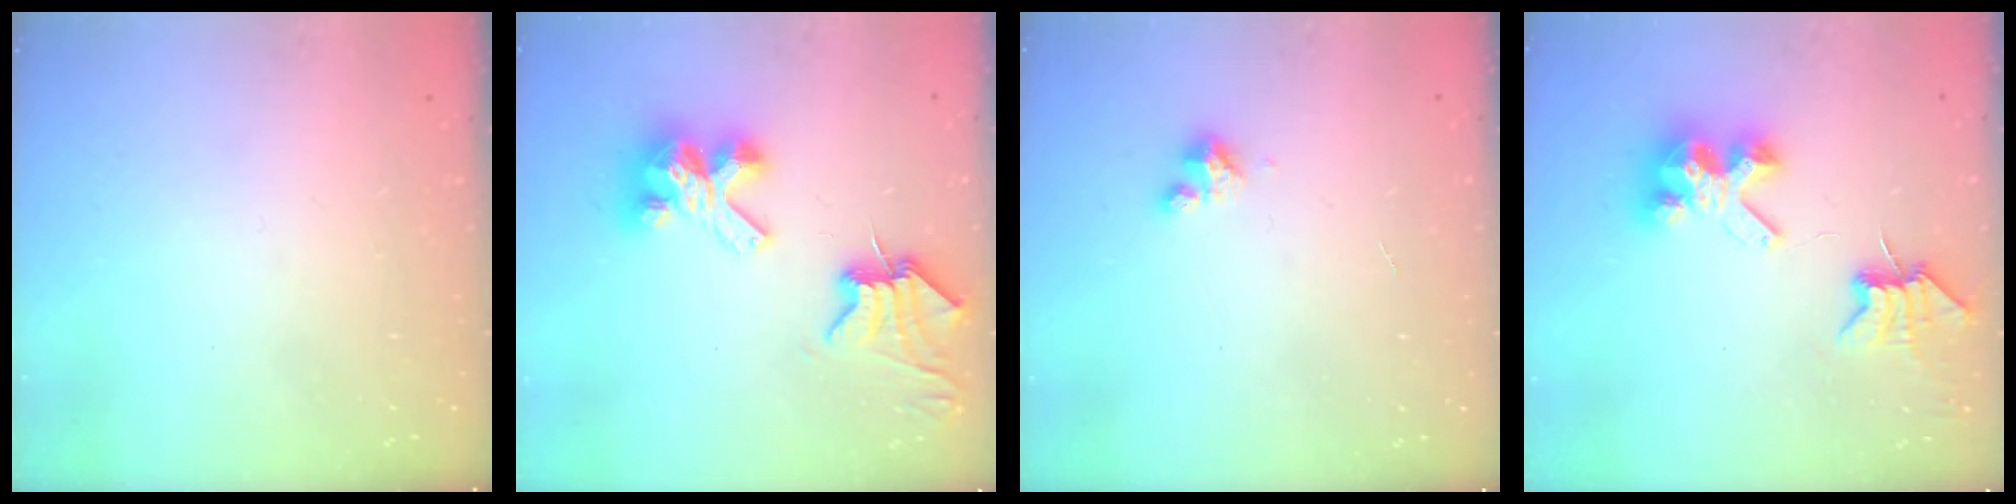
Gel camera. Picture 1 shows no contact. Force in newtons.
{"total": 10.2, "press": 10.1, "slide": 1.2}
{"total": 2.0, "press": 2.0, "slide": 0.3}
{"total": 6.7, "press": 6.7, "slide": 0.6}